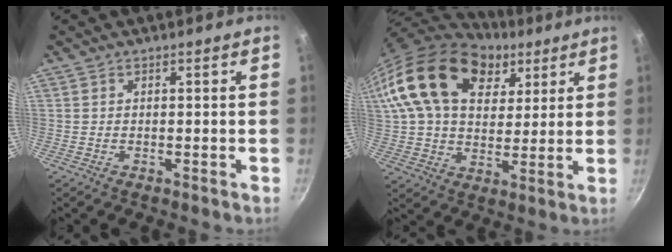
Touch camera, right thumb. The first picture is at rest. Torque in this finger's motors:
{"motor_torque": [-1.47, 2.61, 1.09, -0.45, 0.47]}